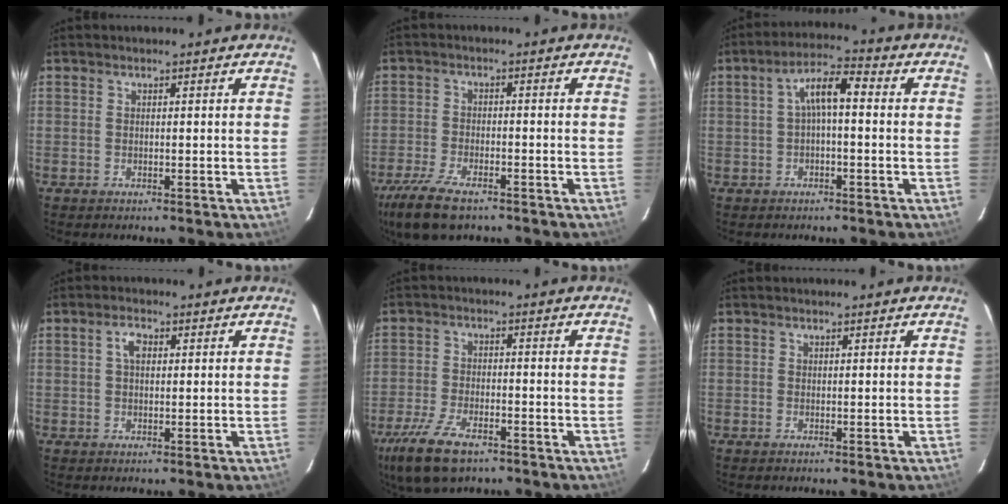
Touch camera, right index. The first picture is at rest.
{"total": 10.6, "force": [-7.6, 4.0, 6.3], "torque": [-0.159, -0.027, -0.143]}
{"total": 5.9, "force": [-0.1, 1.9, 5.6], "torque": [-0.105, 0.020, 0.002]}
{"total": 2.7, "force": [0.7, 1.6, 2.1], "torque": [-0.040, 0.010, 0.012]}
{"total": 11.6, "force": [-7.7, 5.0, 7.1], "torque": [-0.174, -0.025, -0.144]}
{"total": 0.0}